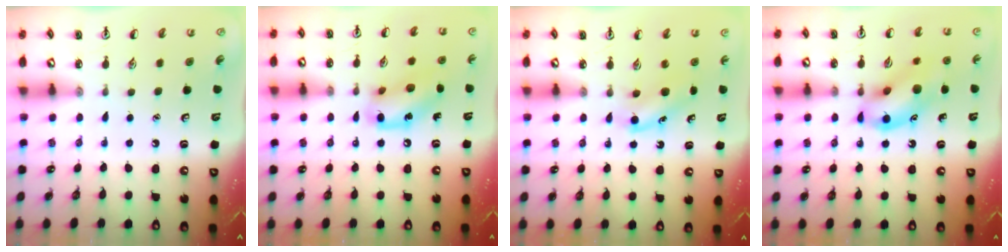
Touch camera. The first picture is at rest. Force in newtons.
{"total": 12.7, "press": 12.5, "slide": 2.2}
{"total": 5.2, "press": 5.0, "slide": 1.4}
{"total": 12.6, "press": 12.5, "slide": 1.5}